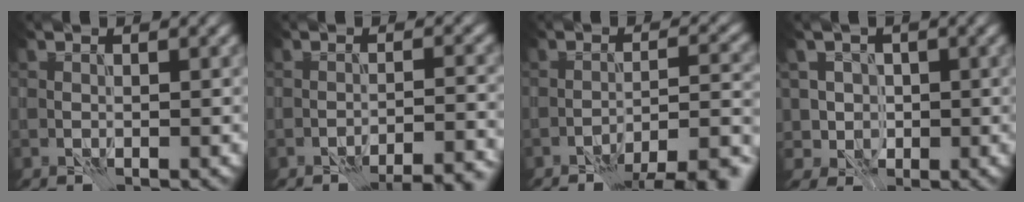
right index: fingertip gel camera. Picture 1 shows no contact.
{"total": 6.6, "force": [-6.0, 1.3, 2.3], "torque": [-0.021, 0.015, -0.067]}
{"total": 8.4, "force": [-6.8, 1.9, 4.5], "torque": [-0.054, 0.003, -0.088]}
{"total": 3.4, "force": [0.2, 3.3, 0.6], "torque": [0.006, 0.014, -0.006]}